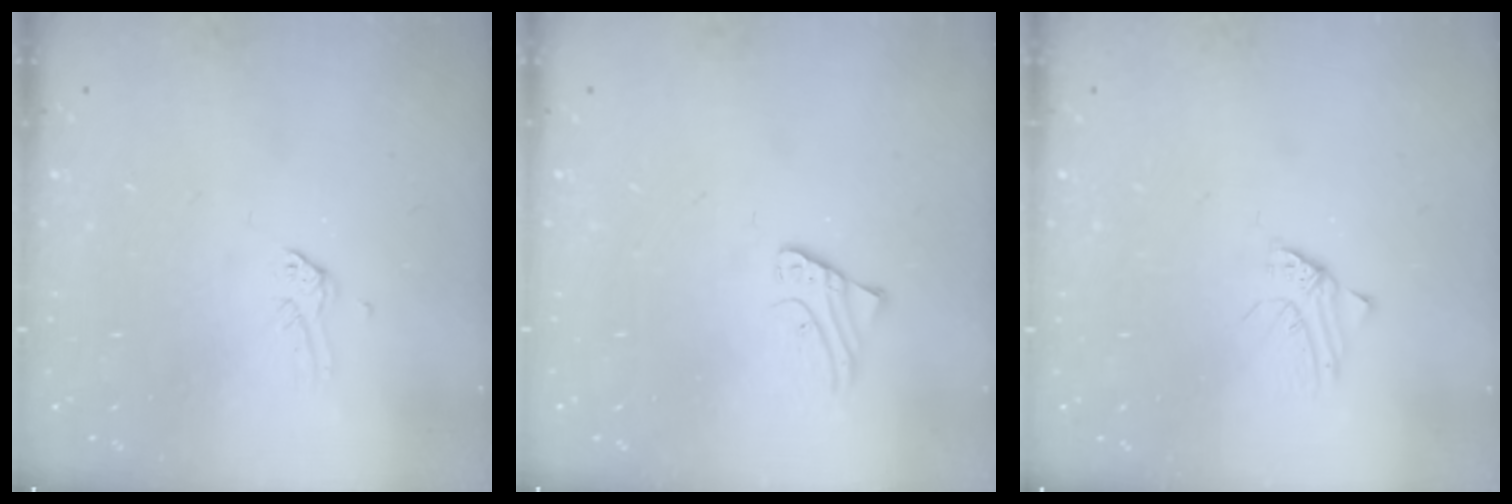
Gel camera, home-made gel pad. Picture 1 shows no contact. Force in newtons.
{"total": 1.3, "press": 1.3, "slide": 0.1}
{"total": 1.5, "press": 1.4, "slide": 0.1}